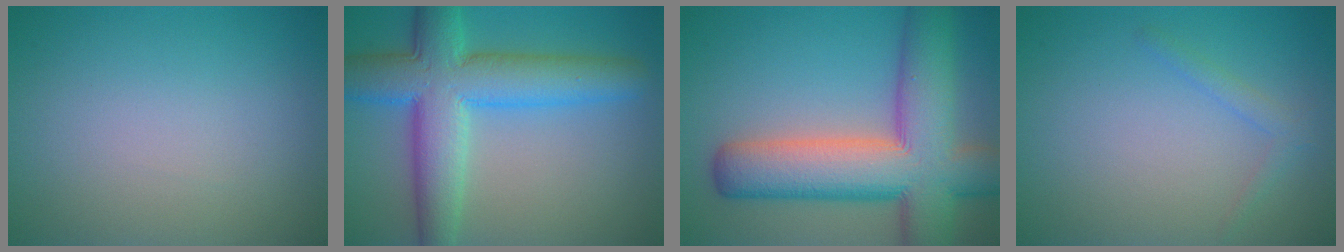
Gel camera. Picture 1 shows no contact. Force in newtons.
{"total": 9.3, "press": 9.3, "slide": 0.3}
{"total": 12.1, "press": 12.1, "slide": 0.6}
{"total": 1.3, "press": 1.3, "slide": 0.1}